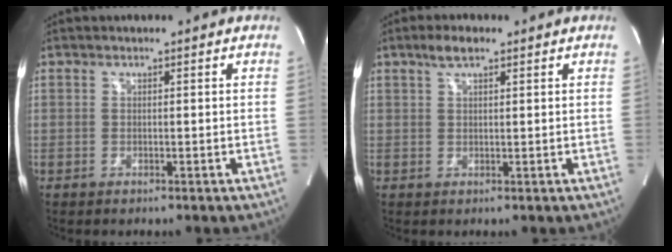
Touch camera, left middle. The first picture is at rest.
{"total": 2.9, "force": [1.9, 0.8, 2.0], "torque": [-0.046, 0.010, 0.038]}